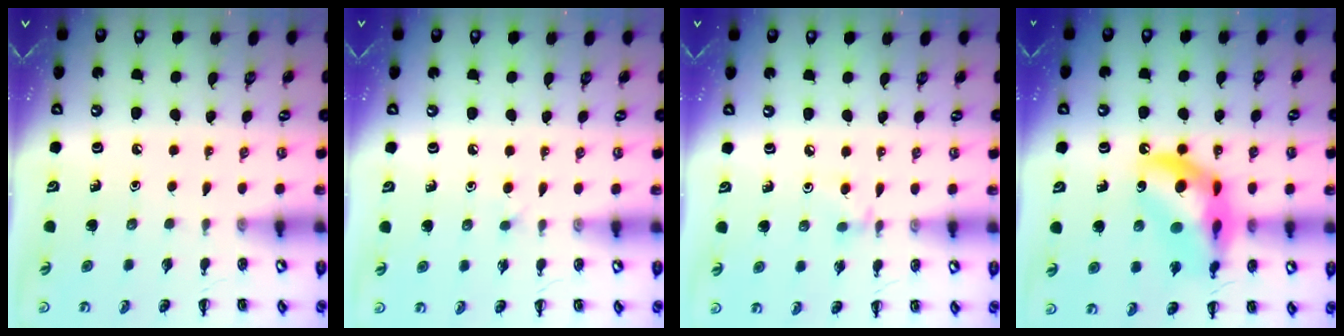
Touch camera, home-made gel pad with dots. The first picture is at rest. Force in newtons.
{"total": 2.2, "press": 2.0, "slide": 1.0}
{"total": 3.4, "press": 3.2, "slide": 1.2}
{"total": 16.1, "press": 15.6, "slide": 3.8}